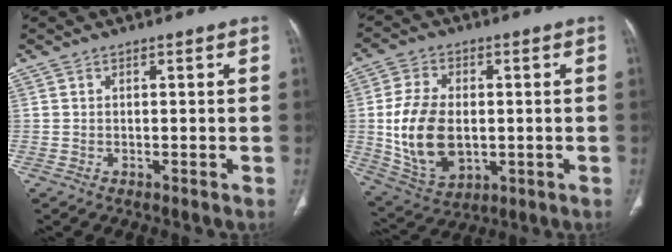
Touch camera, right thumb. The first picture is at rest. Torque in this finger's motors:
{"motor_torque": [-0.42, 1.13, 0.69, 0.67, 0.49]}